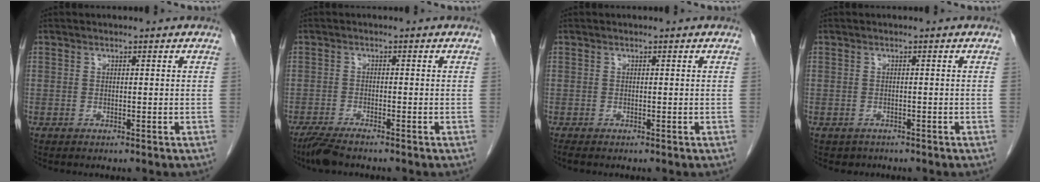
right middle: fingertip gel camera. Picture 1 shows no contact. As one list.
[{"total": 3.8, "force": [-3.2, 0.4, 2.1], "torque": [-0.044, -0.011, -0.059]}, {"total": 0.7, "force": [-0.6, 0.1, 0.3], "torque": [-0.009, -0.003, -0.011]}, {"total": 1.5, "force": [-1.2, 1.0, -0.1], "torque": [-0.009, 0.001, -0.017]}]